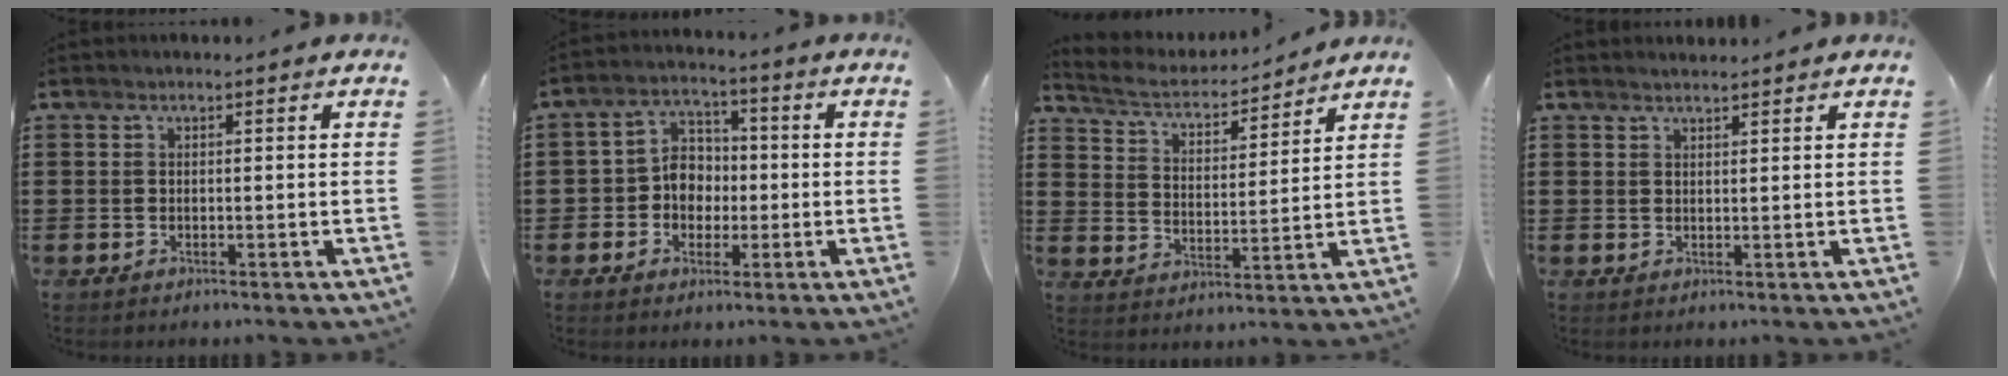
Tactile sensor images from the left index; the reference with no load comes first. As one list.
[{"total": 5.7, "force": [-1.1, 5.1, 2.3], "torque": [-0.060, 0.017, -0.024]}, {"total": 4.6, "force": [4.3, 0.8, 1.2], "torque": [-0.048, -0.031, 0.069]}, {"total": 1.3, "force": [1.3, 0.1, 0.2], "torque": [-0.005, 0.001, 0.024]}]